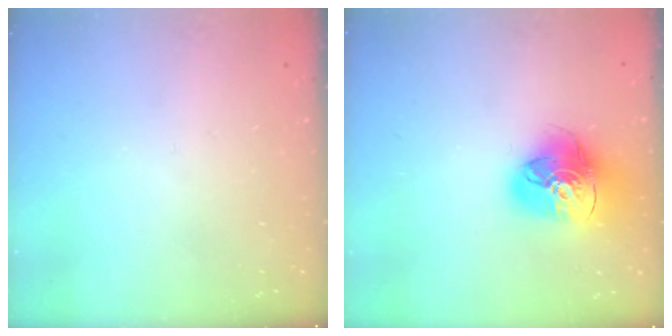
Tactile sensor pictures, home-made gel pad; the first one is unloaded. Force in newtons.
{"total": 18.3, "press": 18.2, "slide": 2.0}